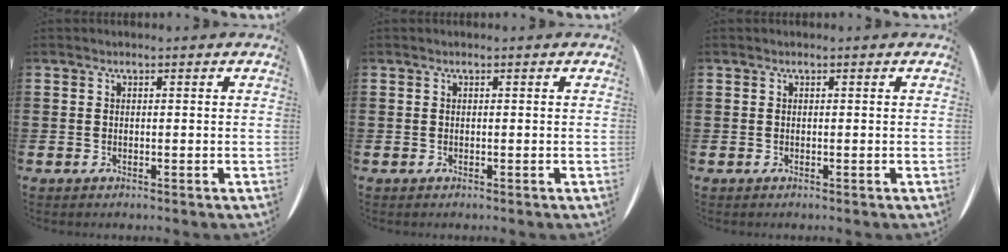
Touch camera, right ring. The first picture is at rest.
{"total": 0.0}
{"total": 0.0}